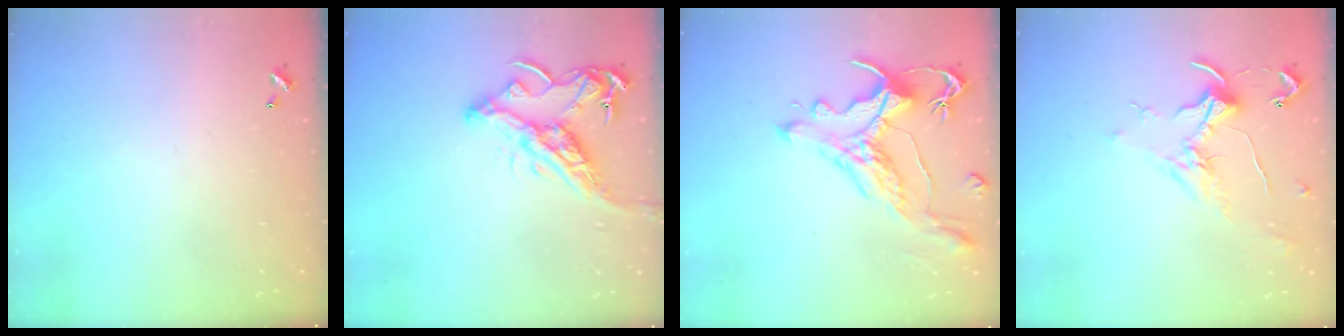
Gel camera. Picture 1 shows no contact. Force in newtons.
{"total": 15.3, "press": 15.2, "slide": 1.8}
{"total": 1.7, "press": 1.2, "slide": 1.1}
{"total": 0.7, "press": 0.3, "slide": 0.7}